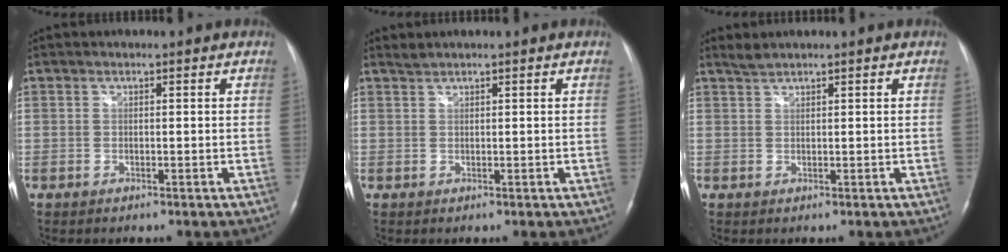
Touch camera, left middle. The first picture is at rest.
{"total": 0.8, "force": [0.8, -0.2, 0.1], "torque": [-0.008, 0.005, 0.021]}
{"total": 1.3, "force": [1.3, -0.2, 0.3], "torque": [-0.010, 0.005, 0.031]}